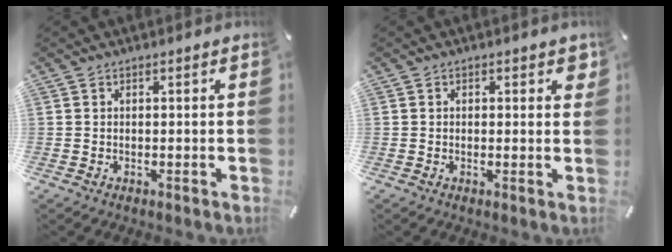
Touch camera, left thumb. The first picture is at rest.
{"total": 1.8, "force": [0.4, 1.1, 1.3], "torque": [-0.004, -0.003, 0.000]}